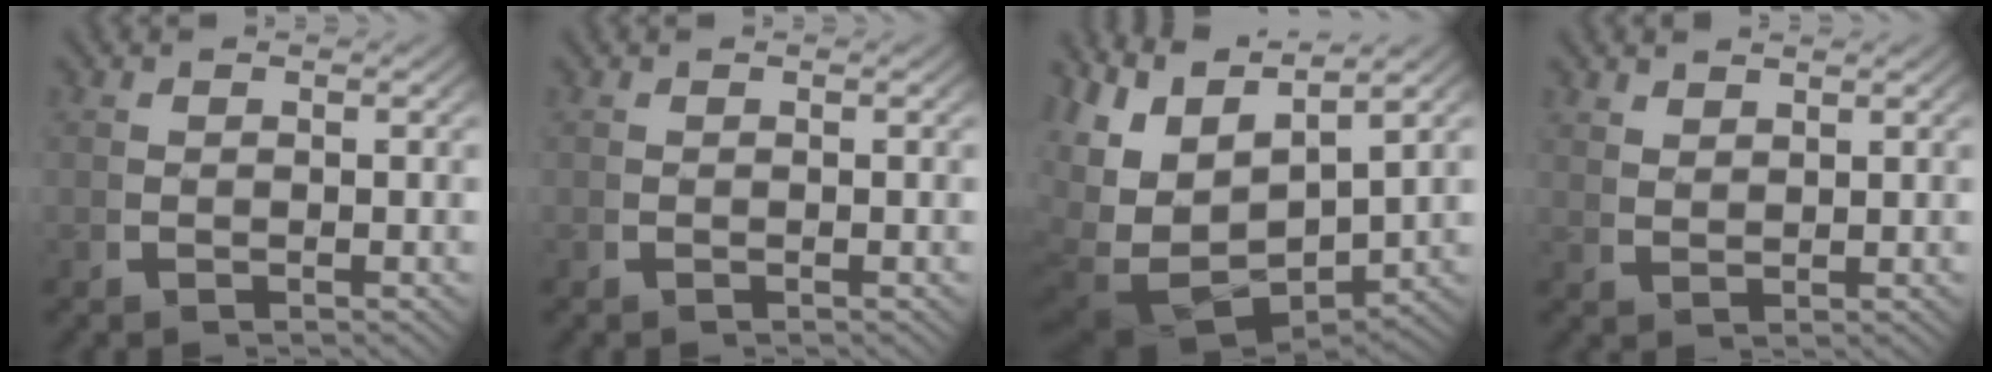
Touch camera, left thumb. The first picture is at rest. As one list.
[{"total": 0.0}, {"total": 11.1, "force": [-1.1, 7.3, 8.3], "torque": [-0.189, -0.051, 0.006]}, {"total": 1.6, "force": [1.6, -0.1, 0.1], "torque": [0.008, 0.007, 0.037]}]